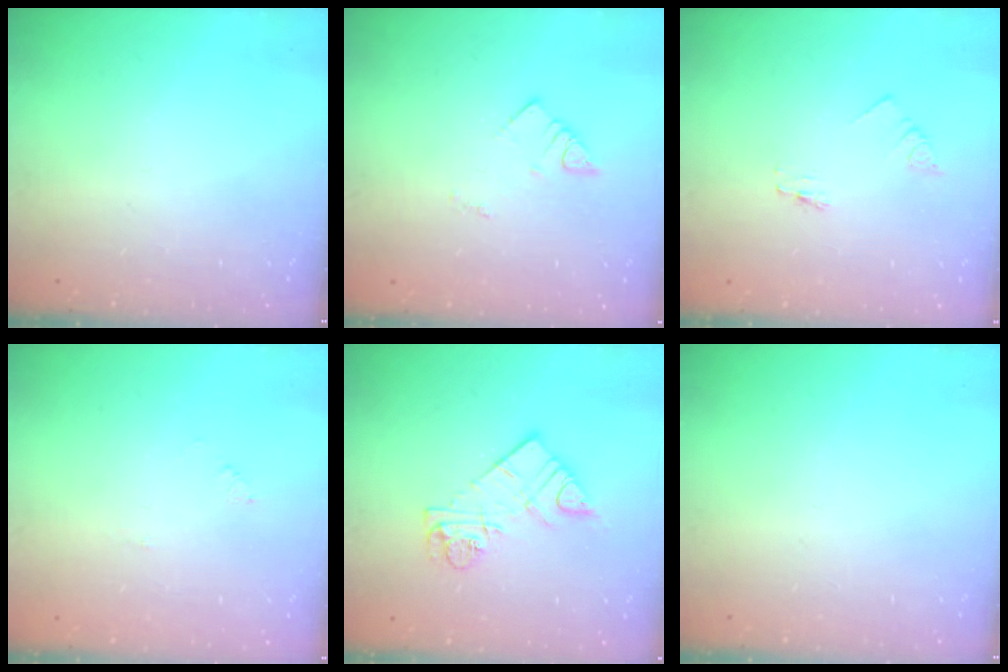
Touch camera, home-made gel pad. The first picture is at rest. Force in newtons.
{"total": 2.1, "press": 2.1, "slide": 0.3}
{"total": 0.0}
{"total": 1.7, "press": 1.7, "slide": 0.2}
{"total": 10.6, "press": 10.6, "slide": 1.1}
{"total": 0.0}